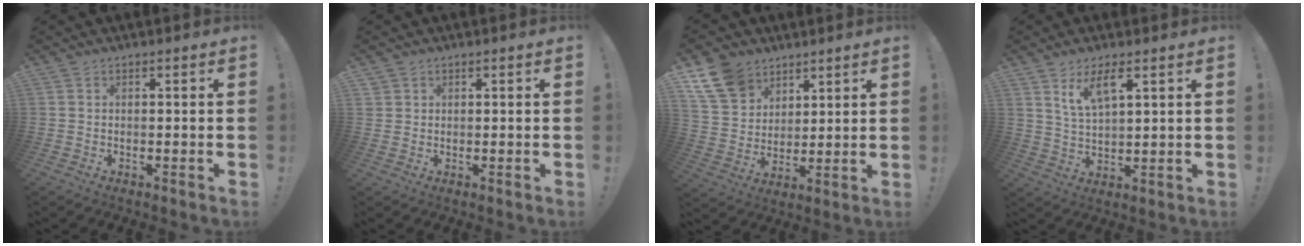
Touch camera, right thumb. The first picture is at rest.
{"total": 1.6, "force": [1.1, 1.2, 0.2], "torque": [-0.003, -0.005, 0.020]}
{"total": 13.8, "force": [8.5, 9.8, 4.8], "torque": [-0.098, -0.042, 0.172]}
{"total": 7.5, "force": [4.6, 2.1, 5.5], "torque": [-0.104, -0.016, 0.080]}